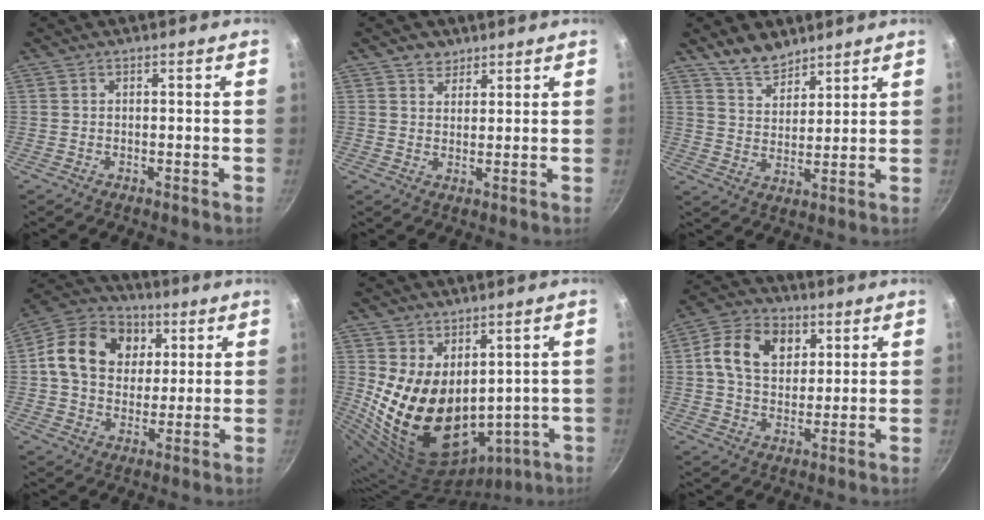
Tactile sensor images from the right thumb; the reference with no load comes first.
{"total": 3.2, "force": [2.3, 2.3, 0.5], "torque": [0.011, -0.014, 0.034]}
{"total": 6.9, "force": [5.7, 3.3, 2.0], "torque": [-0.015, -0.035, 0.109]}
{"total": 16.7, "force": [4.0, 13.2, 9.4], "torque": [-0.148, 0.011, 0.056]}
{"total": 17.1, "force": [1.9, 11.6, 12.4], "torque": [-0.202, -0.031, 0.069]}
{"total": 12.0, "force": [3.7, 8.8, 7.4], "torque": [-0.113, 0.000, 0.052]}